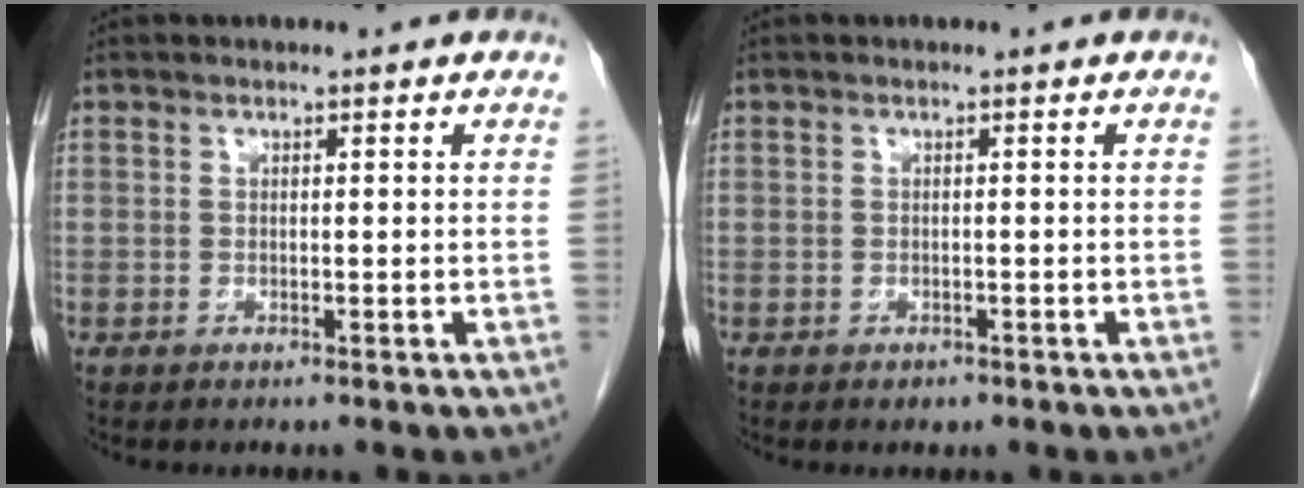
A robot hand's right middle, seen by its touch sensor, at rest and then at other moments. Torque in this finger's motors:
{"motor_torque": [0.24, -0.38, 0.04, 0.00]}